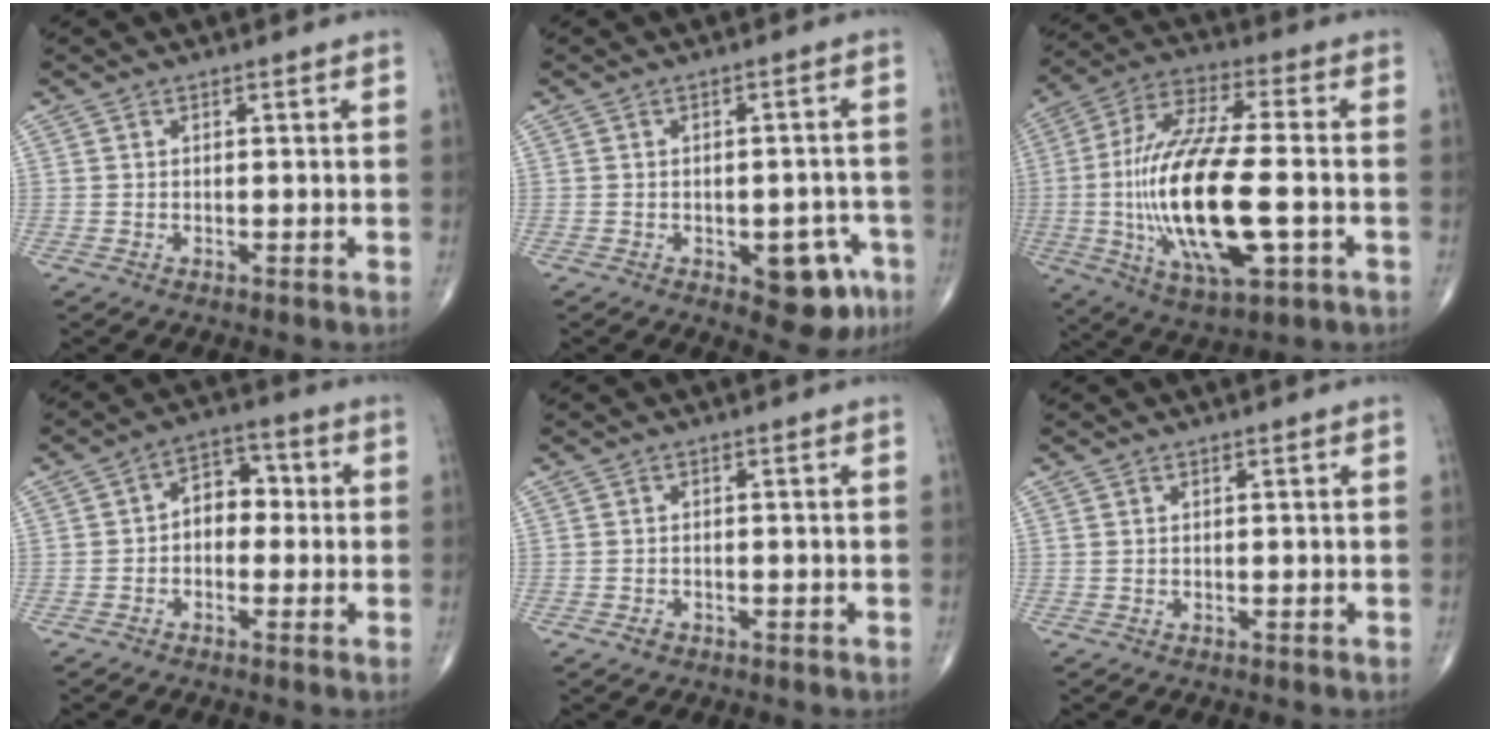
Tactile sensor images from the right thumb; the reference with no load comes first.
{"total": 8.6, "force": [-3.7, 4.2, 6.5], "torque": [-0.045, 0.019, -0.039]}
{"total": 23.3, "force": [-3.5, 7.9, 21.6], "torque": [-0.445, 0.010, -0.052]}
{"total": 6.7, "force": [-0.2, 4.8, 4.7], "torque": [-0.038, 0.027, -0.017]}
{"total": 1.1, "force": [-0.6, 0.7, 0.5], "torque": [-0.006, 0.004, -0.011]}
{"total": 0.0}